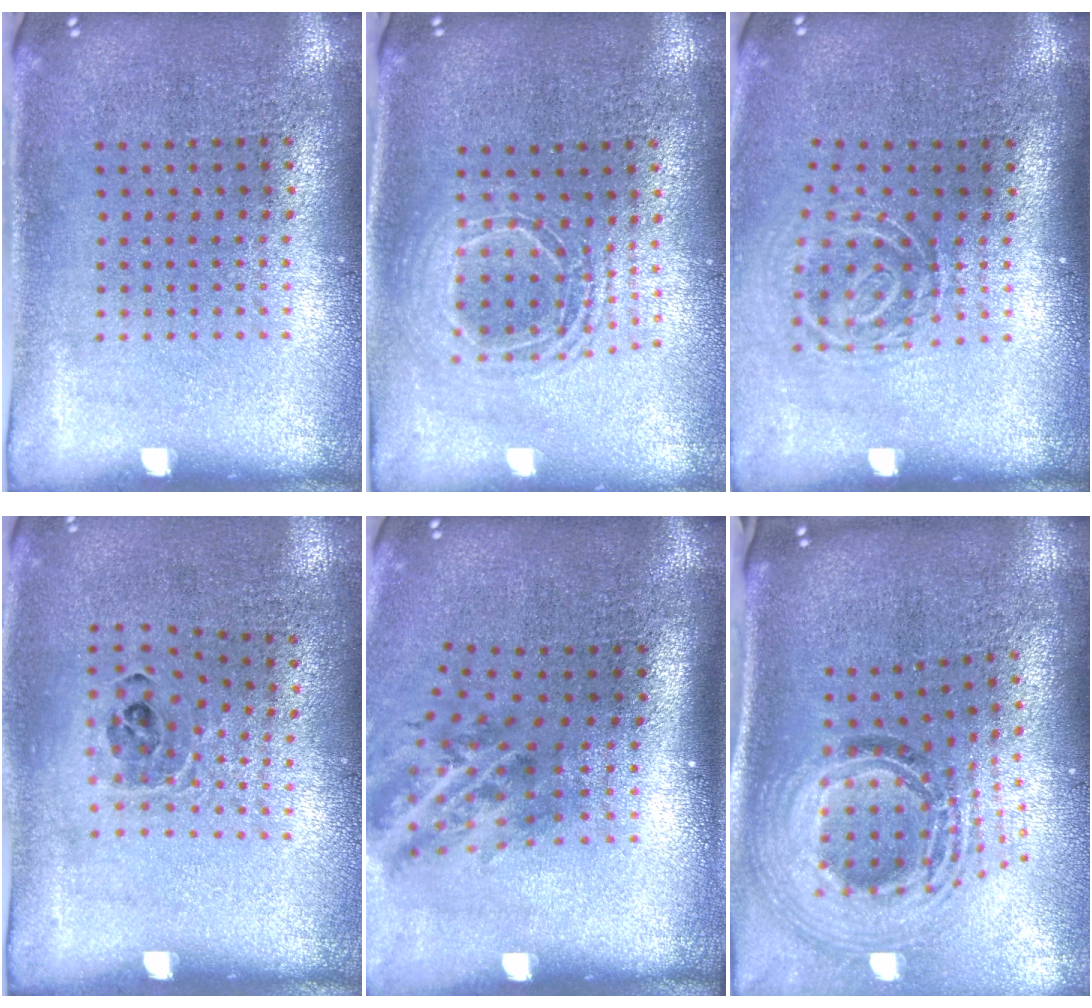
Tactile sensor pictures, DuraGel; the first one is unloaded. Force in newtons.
{"total": 1.6, "press": 1.3, "slide": 0.8}
{"total": 1.8, "press": 1.2, "slide": 1.4}
{"total": 0.9, "press": 0.8, "slide": 0.4}
{"total": 1.9, "press": 1.1, "slide": 1.5}
{"total": 2.2, "press": 1.6, "slide": 1.4}